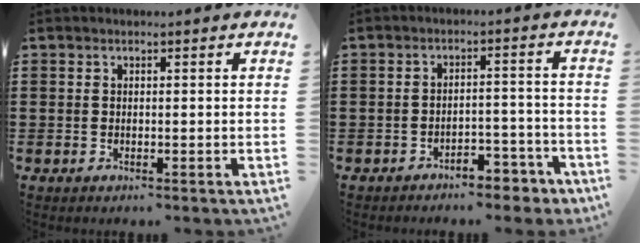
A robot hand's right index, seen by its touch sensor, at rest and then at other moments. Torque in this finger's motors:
{"motor_torque": [1.07, 1.07, 0.39, 0.00]}